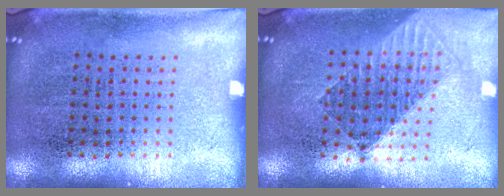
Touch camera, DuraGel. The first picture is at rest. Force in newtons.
{"total": 1.5, "press": 1.3, "slide": 0.8}